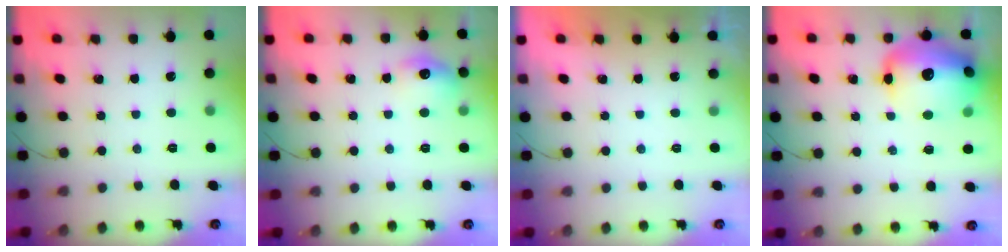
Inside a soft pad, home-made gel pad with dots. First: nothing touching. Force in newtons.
{"total": 9.4, "press": 9.4, "slide": 0.5}
{"total": 1.8, "press": 0.1, "slide": 1.8}
{"total": 22.1, "press": 20.7, "slide": 7.7}